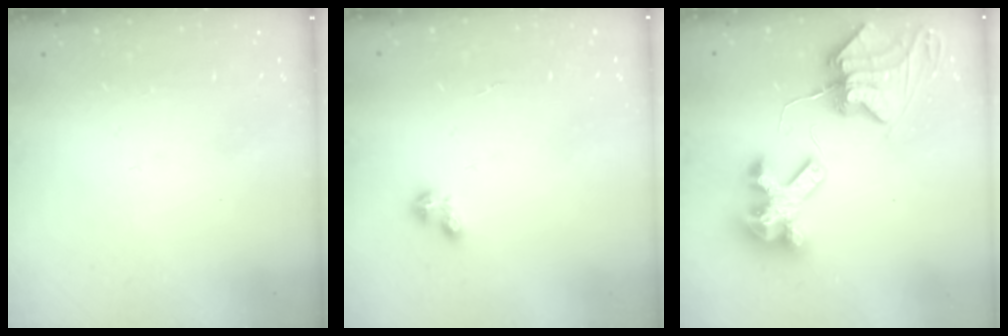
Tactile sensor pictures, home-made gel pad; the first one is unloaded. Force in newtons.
{"total": 1.9, "press": 1.9, "slide": 0.2}
{"total": 7.8, "press": 7.7, "slide": 0.8}